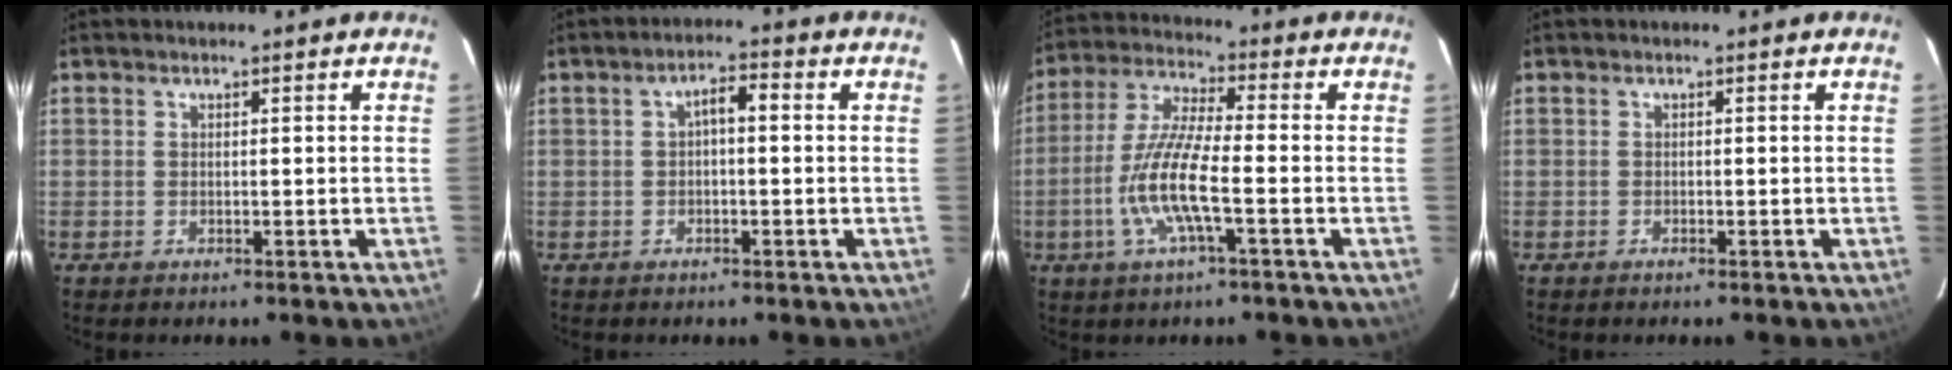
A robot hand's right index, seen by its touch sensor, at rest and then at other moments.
{"total": 3.1, "force": [-0.1, 1.3, 2.8], "torque": [-0.050, 0.014, -0.001]}
{"total": 11.0, "force": [-3.4, 1.4, 10.4], "torque": [-0.222, -0.003, -0.067]}
{"total": 0.0}